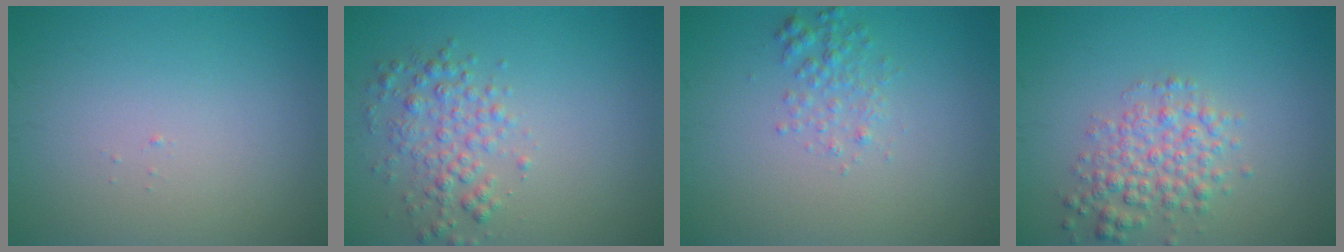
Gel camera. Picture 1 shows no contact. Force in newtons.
{"total": 2.9, "press": 2.9, "slide": 0.1}
{"total": 1.8, "press": 1.8, "slide": 0.1}
{"total": 3.5, "press": 3.5, "slide": 0.1}